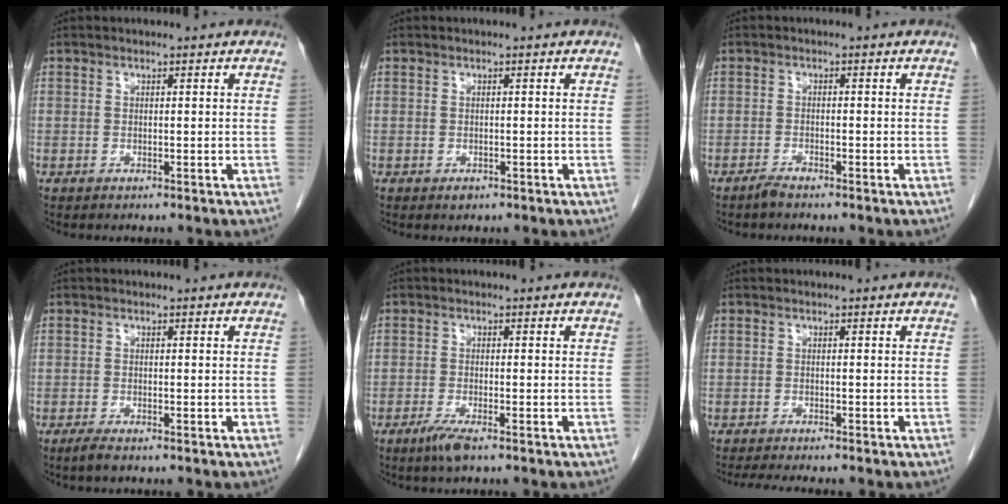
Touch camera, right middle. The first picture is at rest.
{"total": 0.8, "force": [-0.5, 0.4, 0.4], "torque": [-0.005, 0.000, -0.005]}
{"total": 1.5, "force": [-1.4, 0.0, 0.6], "torque": [-0.017, -0.002, -0.027]}
{"total": 1.6, "force": [-1.2, 0.3, 1.0], "torque": [-0.030, -0.005, -0.023]}
{"total": 3.0, "force": [-2.0, 0.2, 2.2], "torque": [-0.048, -0.007, -0.039]}
{"total": 4.9, "force": [-4.2, 0.2, 2.4], "torque": [-0.031, -0.011, -0.066]}